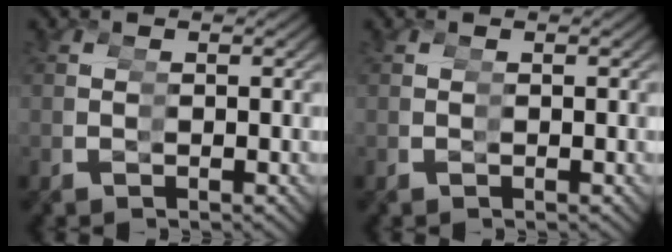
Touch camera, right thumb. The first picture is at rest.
{"total": 0.0}